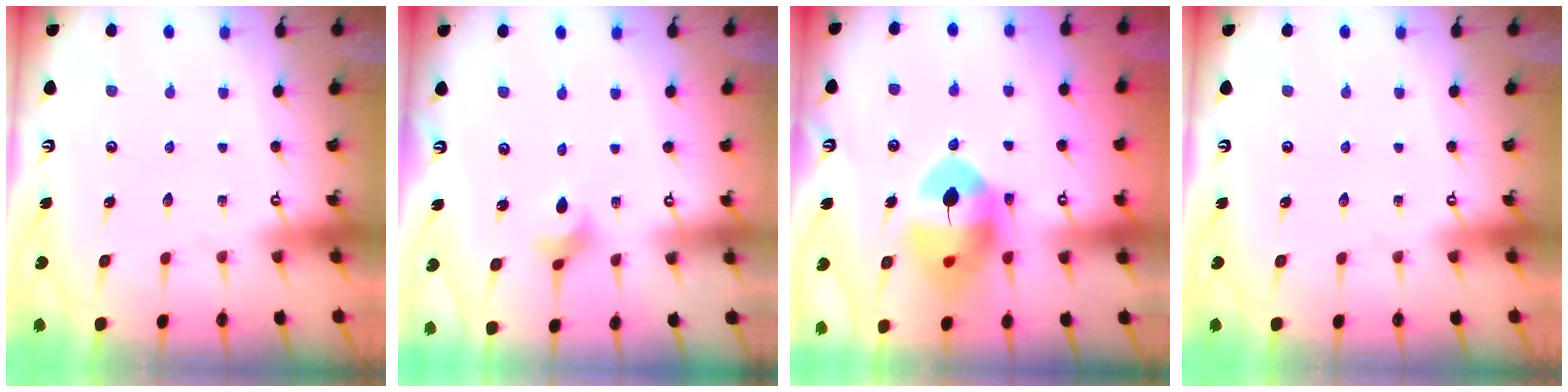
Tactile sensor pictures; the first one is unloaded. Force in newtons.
{"total": 2.7, "press": 2.7, "slide": 0.5}
{"total": 12.5, "press": 12.3, "slide": 2.1}
{"total": 0.0}